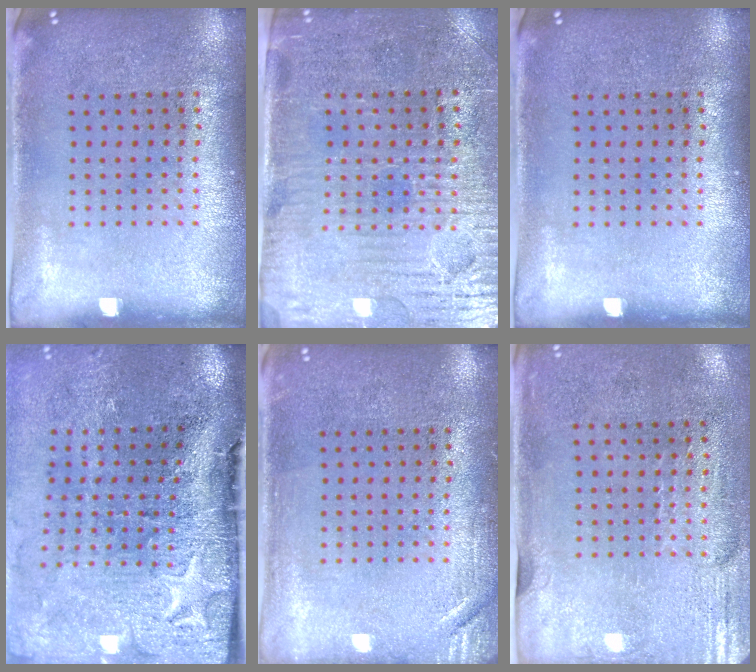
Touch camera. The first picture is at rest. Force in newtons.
{"total": 3.9, "press": 3.5, "slide": 1.5}
{"total": 0.0}
{"total": 5.0, "press": 3.9, "slide": 3.1}
{"total": 1.7, "press": 1.7, "slide": 0.2}
{"total": 2.9, "press": 2.4, "slide": 1.6}